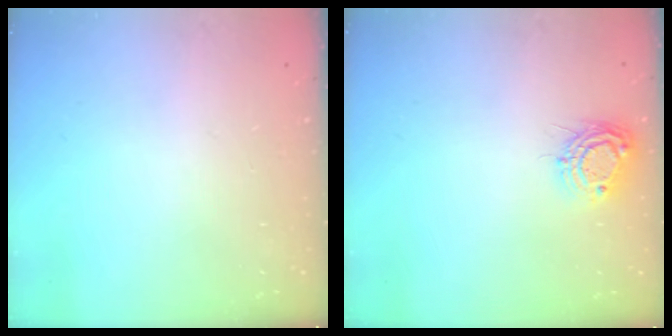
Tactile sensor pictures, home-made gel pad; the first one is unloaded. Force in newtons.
{"total": 8.3, "press": 8.3, "slide": 0.7}